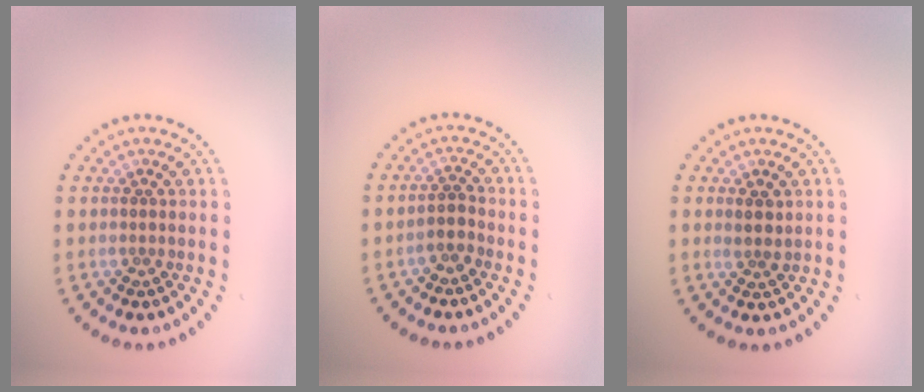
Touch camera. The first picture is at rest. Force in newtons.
{"total": 1.5, "press": 1.0, "slide": 1.1}
{"total": 1.5, "press": 1.3, "slide": 0.6}